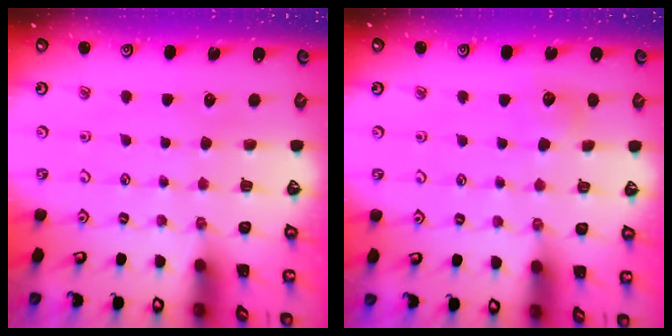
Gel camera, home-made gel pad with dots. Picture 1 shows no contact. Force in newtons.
{"total": 7.2, "press": 7.1, "slide": 0.8}